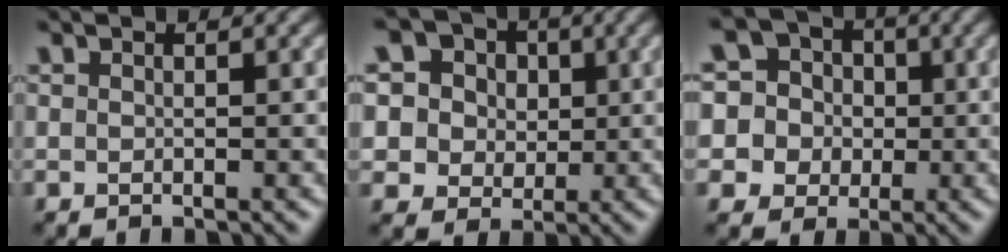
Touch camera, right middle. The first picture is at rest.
{"total": 7.9, "force": [3.2, 6.6, 2.9], "torque": [-0.060, 0.019, 0.037]}
{"total": 8.2, "force": [0.9, 7.9, 2.1], "torque": [-0.065, 0.036, 0.003]}